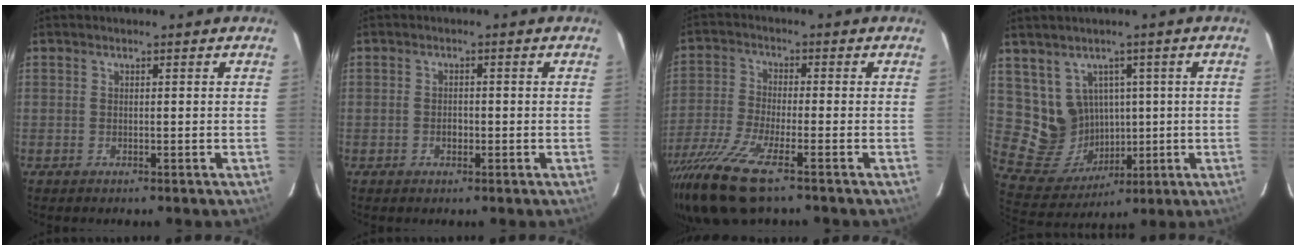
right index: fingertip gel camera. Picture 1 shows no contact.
{"total": 1.5, "force": [-0.5, 1.2, 0.8], "torque": [-0.015, 0.004, -0.006]}
{"total": 13.9, "force": [-9.5, 2.5, 9.8], "torque": [-0.219, -0.050, -0.186]}
{"total": 10.9, "force": [2.8, 10.1, 3.0], "torque": [-0.080, 0.008, 0.084]}